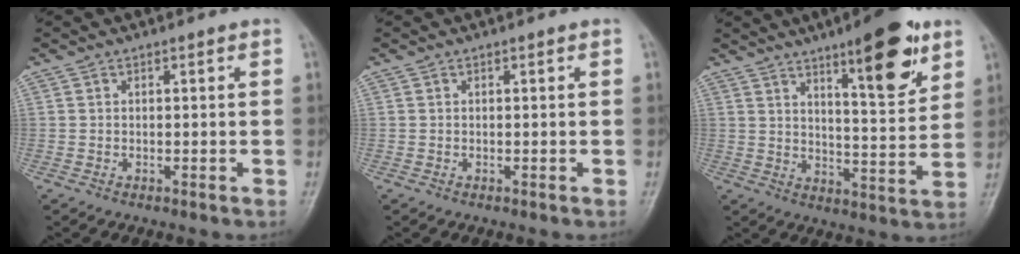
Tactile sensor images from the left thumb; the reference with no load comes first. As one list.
[{"total": 0.0}, {"total": 14.2, "force": [8.2, 3.5, 11.0], "torque": [-0.136, -0.048, 0.121]}]